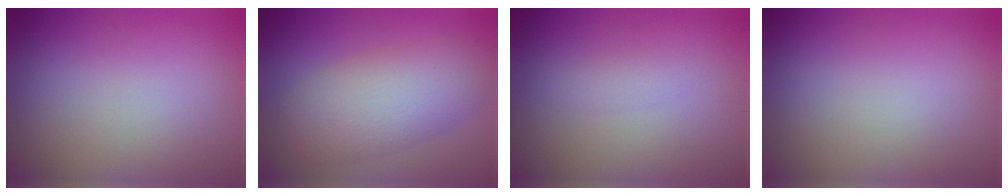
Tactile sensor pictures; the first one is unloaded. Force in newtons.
{"total": 6.9, "press": 6.9, "slide": 0.2}
{"total": 1.0, "press": 1.0, "slide": 0.1}
{"total": 0.0}